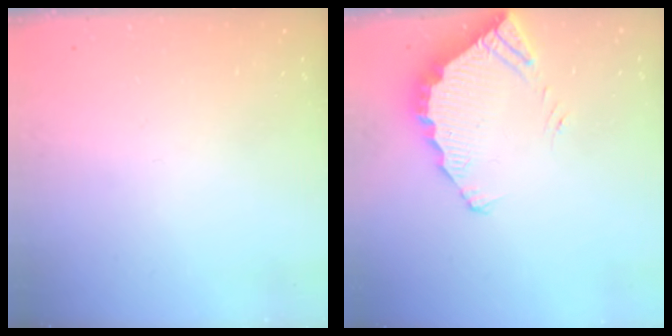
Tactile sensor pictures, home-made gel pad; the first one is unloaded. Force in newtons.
{"total": 3.9, "press": 3.9, "slide": 0.3}